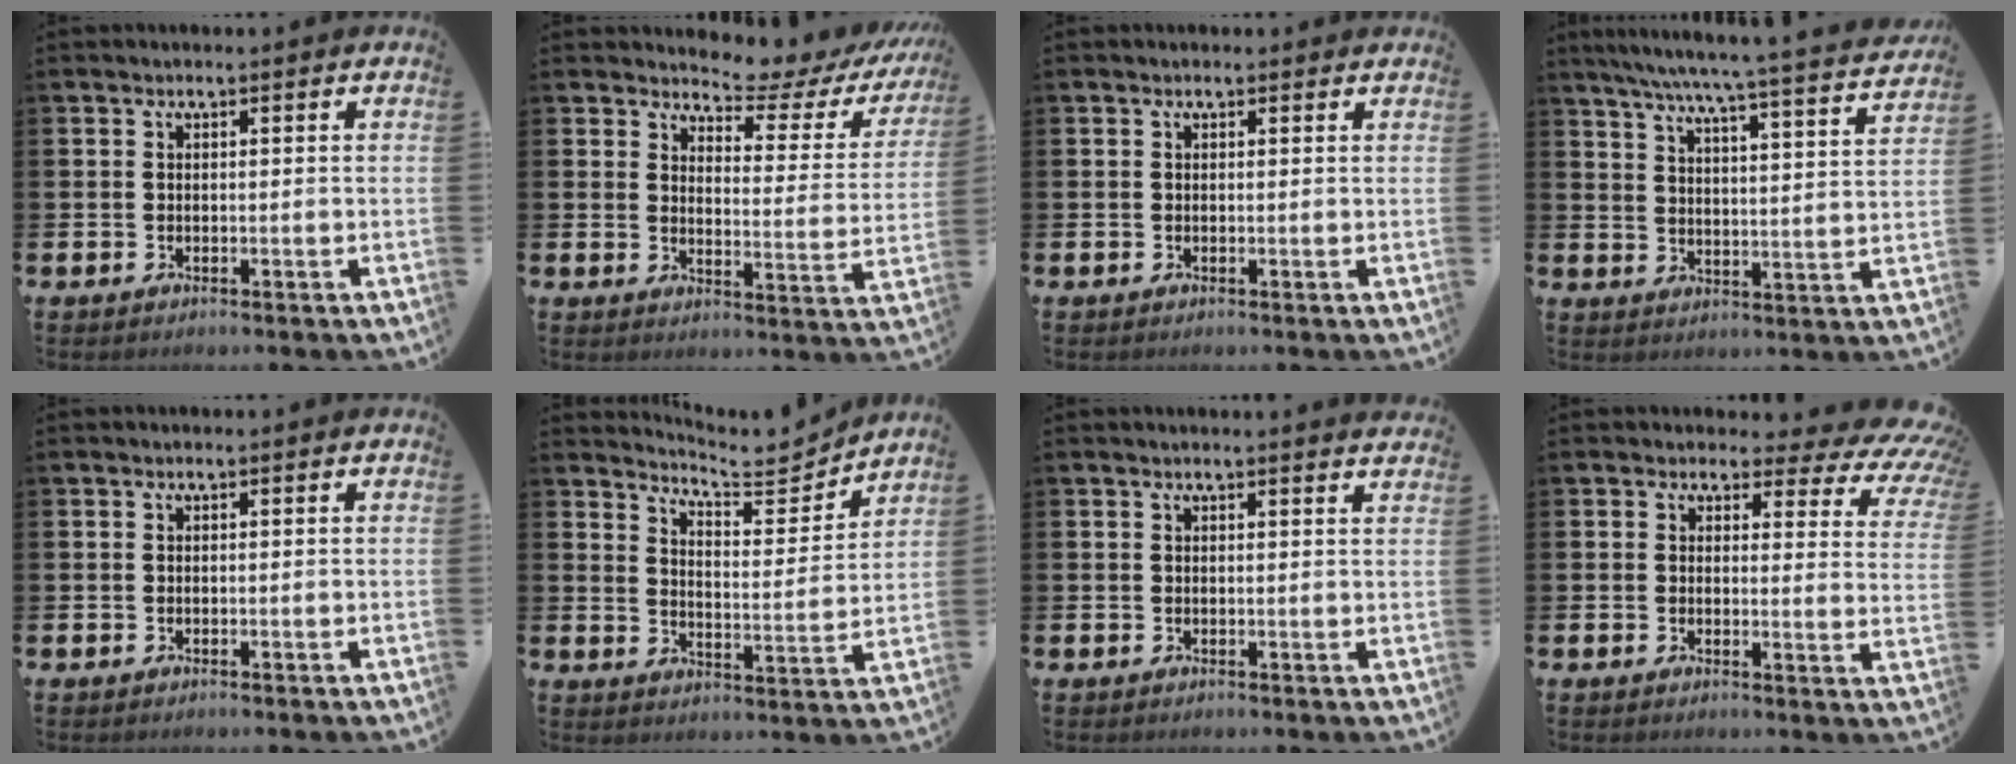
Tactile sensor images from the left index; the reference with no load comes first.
{"total": 5.2, "force": [4.8, 1.5, 1.1], "torque": [-0.022, -0.044, 0.075]}
{"total": 0.0}
{"total": 6.2, "force": [5.6, 0.0, 2.7], "torque": [-0.064, -0.050, 0.089]}
{"total": 0.0}
{"total": 6.2, "force": [6.1, 0.7, 0.9], "torque": [-0.034, -0.051, 0.104]}
{"total": 1.1, "force": [1.0, -0.2, 0.1], "torque": [0.014, -0.011, 0.016]}
{"total": 3.7, "force": [2.7, 2.0, 1.4], "torque": [-0.018, -0.031, 0.037]}